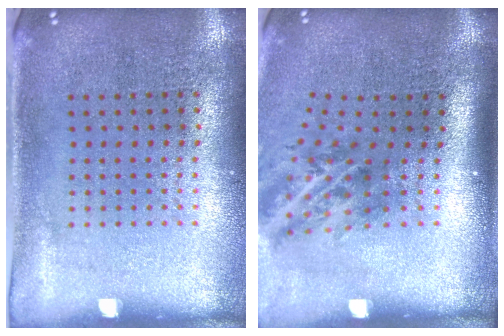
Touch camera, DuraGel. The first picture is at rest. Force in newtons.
{"total": 1.9, "press": 1.2, "slide": 1.4}